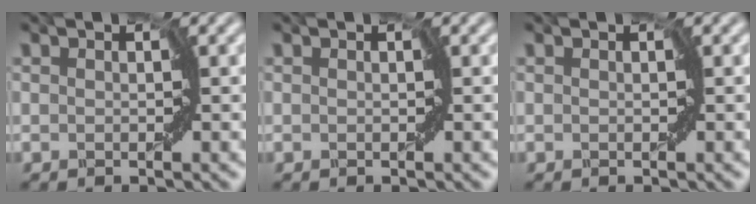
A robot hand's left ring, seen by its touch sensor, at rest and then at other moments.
{"total": 0.0}
{"total": 0.0}